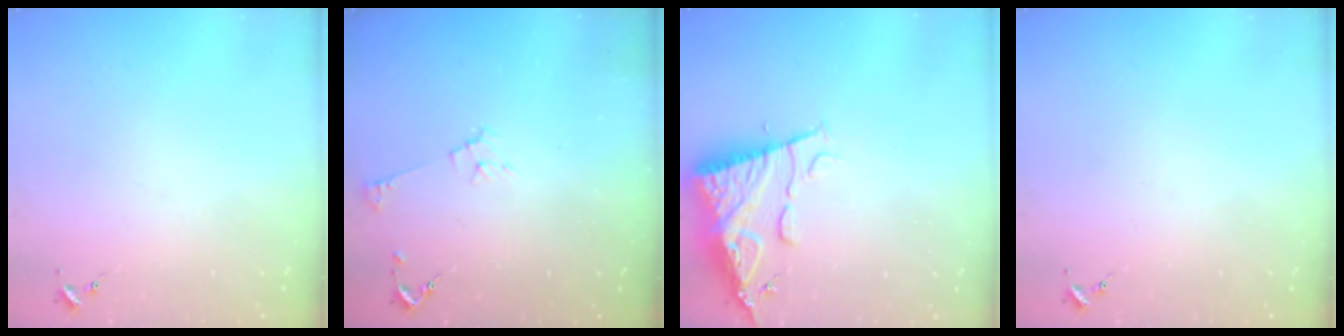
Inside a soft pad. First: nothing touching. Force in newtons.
{"total": 5.4, "press": 5.4, "slide": 0.7}
{"total": 12.3, "press": 12.2, "slide": 1.1}
{"total": 0.0}